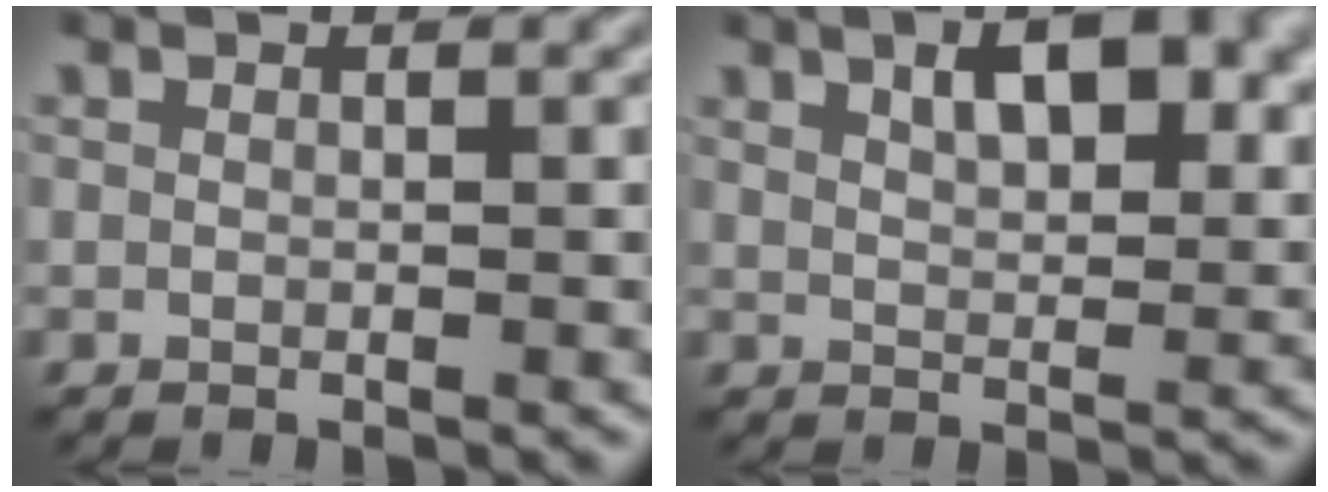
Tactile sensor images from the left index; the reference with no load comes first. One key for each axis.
{"total": 6.5, "fx": 3.0, "fy": 2.9, "fz": 5.0, "tx": -0.073, "ty": 0.008, "tz": 0.043}